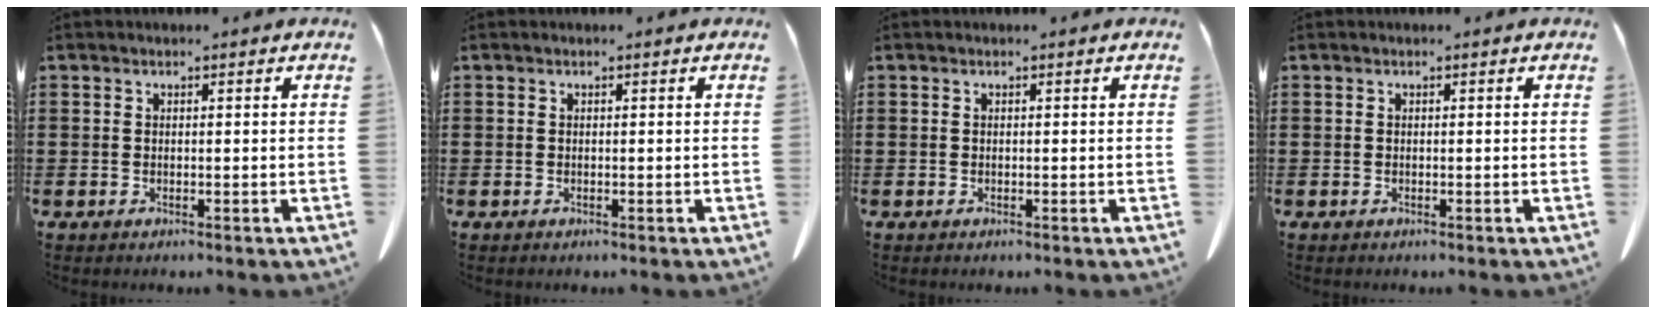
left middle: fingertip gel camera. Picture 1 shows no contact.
{"total": 0.0}
{"total": 0.0}
{"total": 0.0}